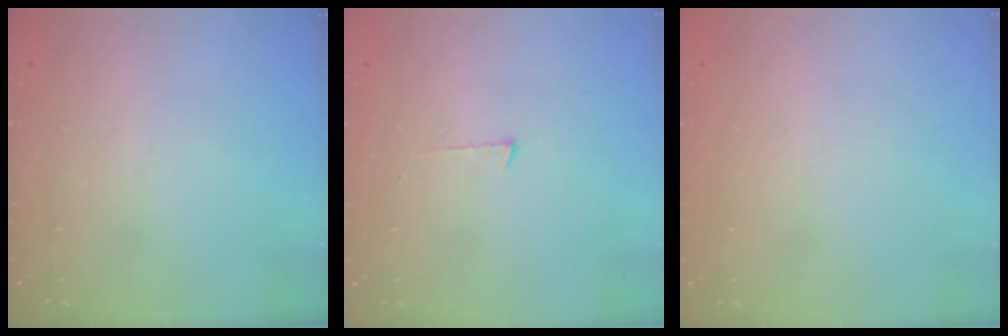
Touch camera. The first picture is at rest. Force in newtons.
{"total": 3.0, "press": 3.0, "slide": 0.3}
{"total": 0.9, "press": 0.9, "slide": 0.0}